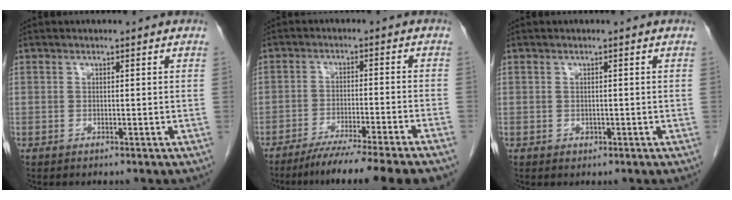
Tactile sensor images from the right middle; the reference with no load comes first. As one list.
[{"total": 12.1, "force": [-10.0, -1.1, 6.7], "torque": [-0.081, -0.033, -0.151]}, {"total": 0.6, "force": [-0.2, 0.5, 0.2], "torque": [-0.004, 0.001, -0.002]}]